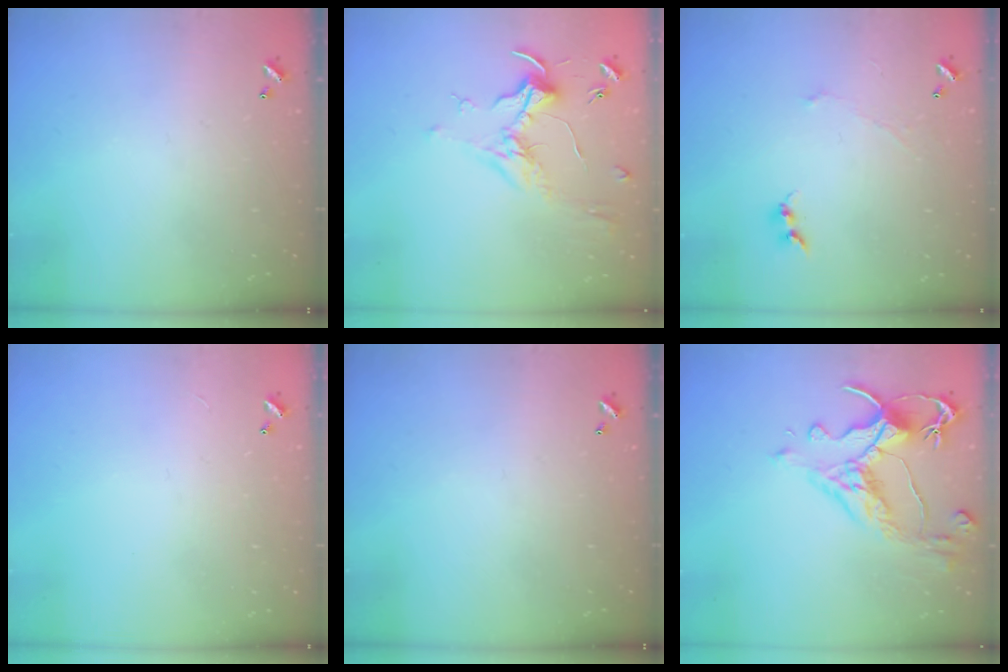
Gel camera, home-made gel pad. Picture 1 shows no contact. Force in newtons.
{"total": 1.7, "press": 1.5, "slide": 0.8}
{"total": 0.0}
{"total": 2.8, "press": 2.8, "slide": 0.3}
{"total": 0.0}
{"total": 4.5, "press": 4.2, "slide": 1.5}